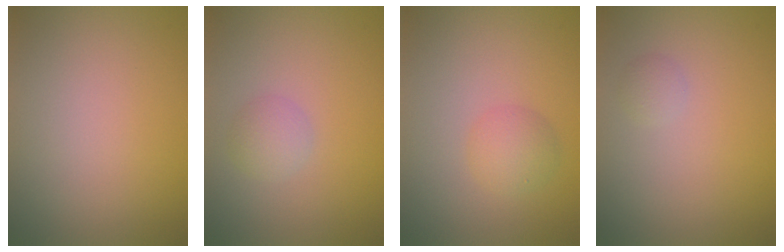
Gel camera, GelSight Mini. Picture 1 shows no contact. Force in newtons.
{"total": 1.8, "press": 1.8, "slide": 0.0}
{"total": 2.2, "press": 2.2, "slide": 0.1}
{"total": 0.8, "press": 0.8, "slide": 0.0}